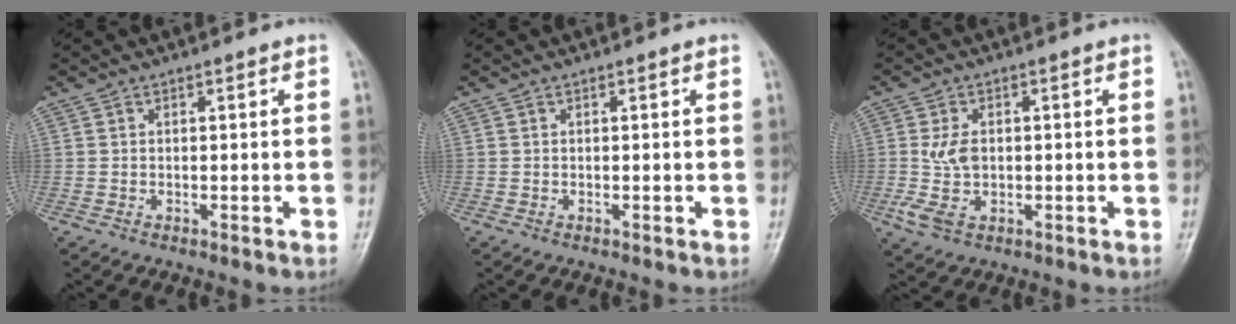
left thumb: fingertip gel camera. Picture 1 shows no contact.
{"total": 0.0}
{"total": 5.6, "force": [-0.2, 3.6, 4.3], "torque": [-0.088, 0.002, -0.001]}